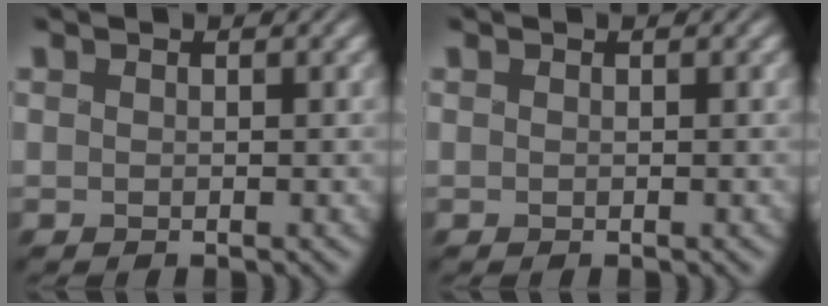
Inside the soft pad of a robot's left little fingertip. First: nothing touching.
{"total": 0.0}